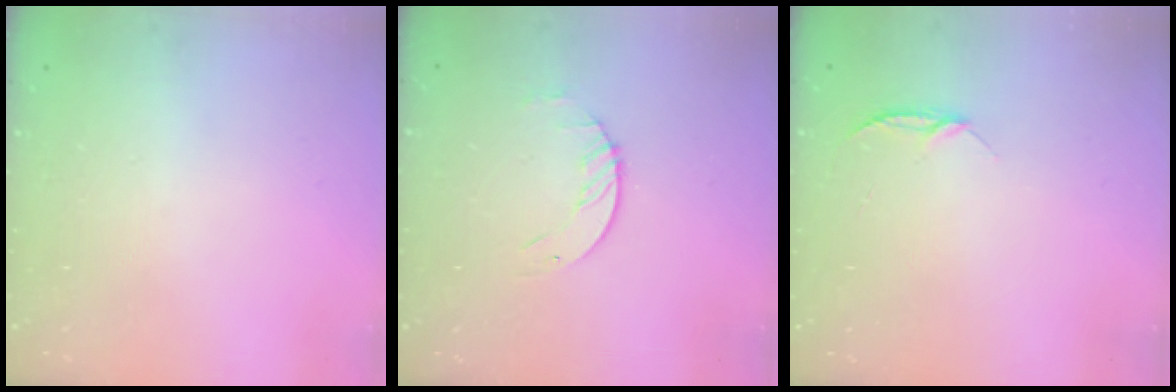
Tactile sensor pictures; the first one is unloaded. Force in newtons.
{"total": 1.7, "press": 1.7, "slide": 0.2}
{"total": 4.0, "press": 4.0, "slide": 0.4}